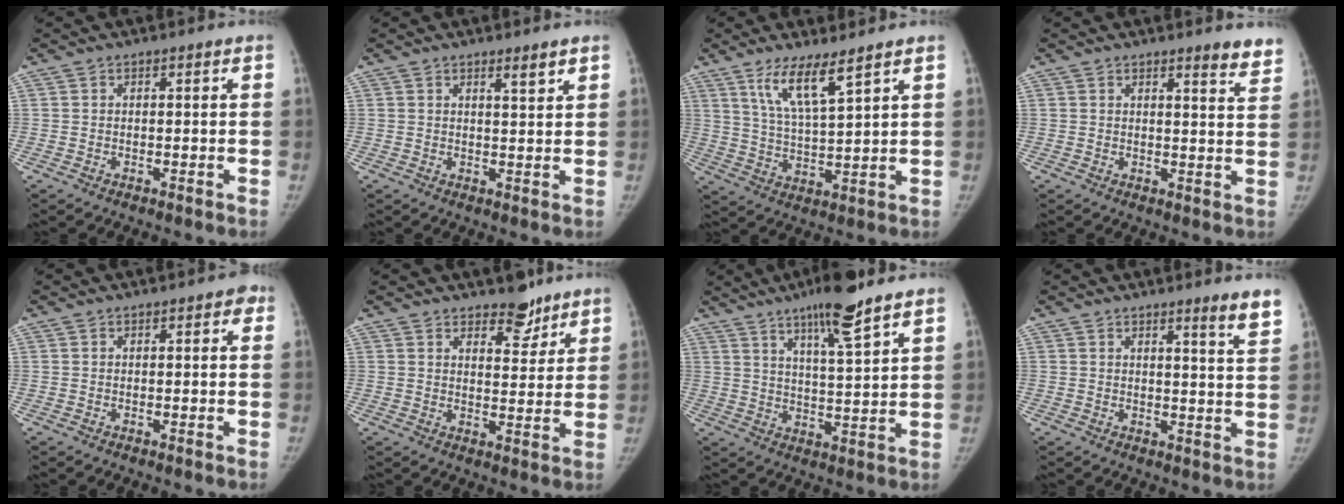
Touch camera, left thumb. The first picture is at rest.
{"total": 2.5, "force": [1.8, 0.4, 1.7], "torque": [-0.020, -0.015, 0.028]}
{"total": 8.2, "force": [5.5, 1.2, 6.0], "torque": [-0.110, -0.037, 0.112]}
{"total": 5.0, "force": [4.3, 0.8, 2.4], "torque": [-0.013, -0.029, 0.040]}
{"total": 1.4, "force": [0.5, 0.9, 0.9], "torque": [0.005, 0.003, -0.002]}
{"total": 6.1, "force": [4.7, 3.0, 2.4], "torque": [0.001, -0.031, 0.070]}
{"total": 11.1, "force": [7.6, 1.2, 7.9], "torque": [-0.124, -0.040, 0.128]}
{"total": 5.0, "force": [3.9, -0.1, 3.1], "torque": [-0.037, -0.033, 0.043]}